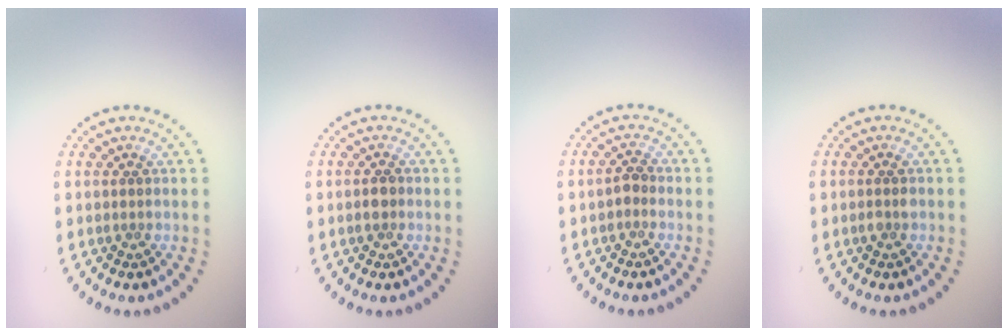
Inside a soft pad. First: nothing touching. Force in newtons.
{"total": 1.2, "press": 1.2, "slide": 0.3}
{"total": 1.1, "press": 1.0, "slide": 0.5}
{"total": 1.0, "press": 0.9, "slide": 0.3}